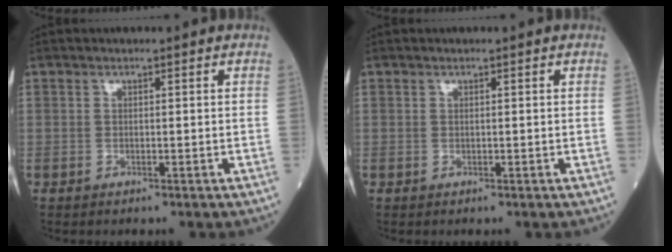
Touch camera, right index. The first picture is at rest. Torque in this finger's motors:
{"motor_torque": [0.00, 0.00, 0.00, 0.00]}